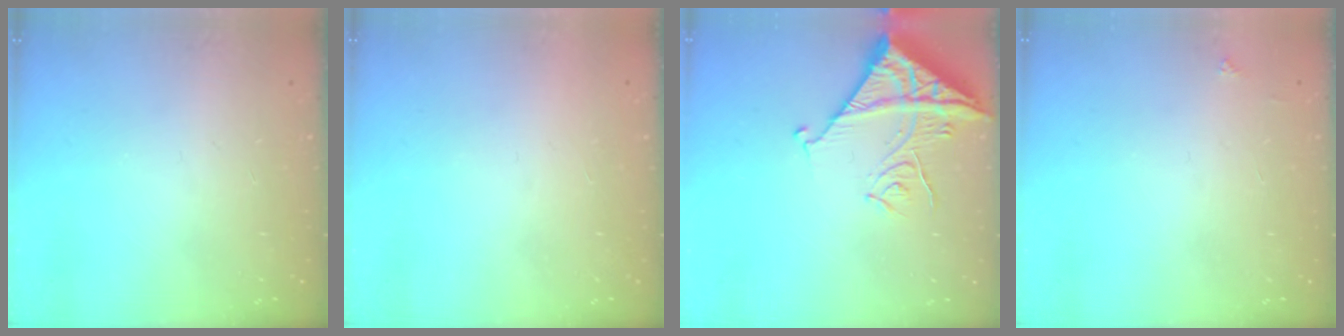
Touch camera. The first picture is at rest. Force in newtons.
{"total": 1.5, "press": 1.5, "slide": 0.1}
{"total": 13.7, "press": 13.6, "slide": 1.1}
{"total": 2.0, "press": 2.0, "slide": 0.3}